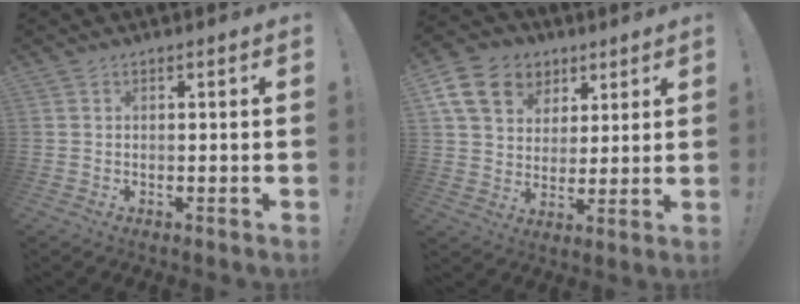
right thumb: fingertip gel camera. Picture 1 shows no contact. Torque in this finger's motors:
{"motor_torque": [0.13, 0.14, 0.33, -0.13, 0.02]}